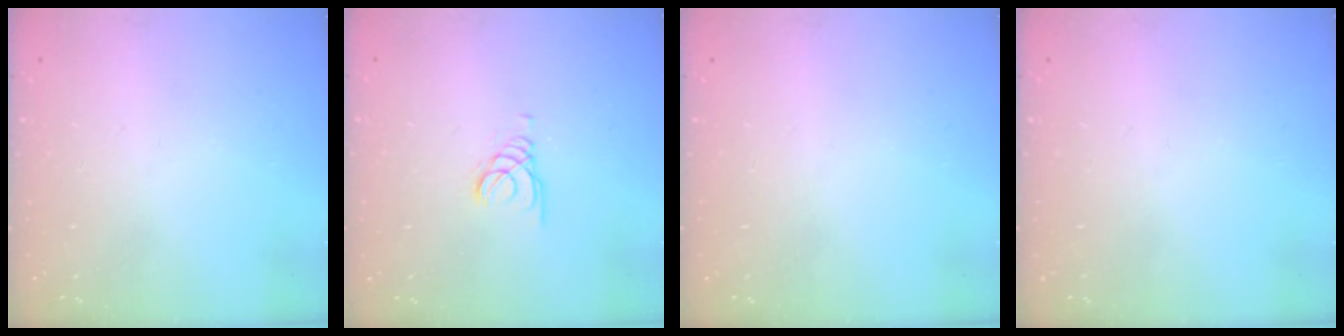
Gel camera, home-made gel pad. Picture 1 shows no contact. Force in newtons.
{"total": 1.3, "press": 1.3, "slide": 0.1}
{"total": 0.0}
{"total": 0.0}